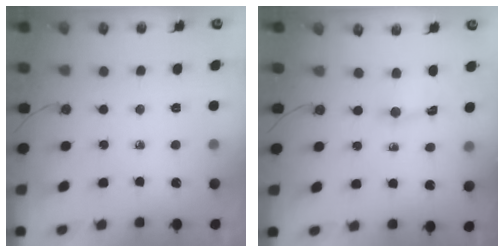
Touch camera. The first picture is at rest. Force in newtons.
{"total": 1.3, "press": 1.2, "slide": 0.5}